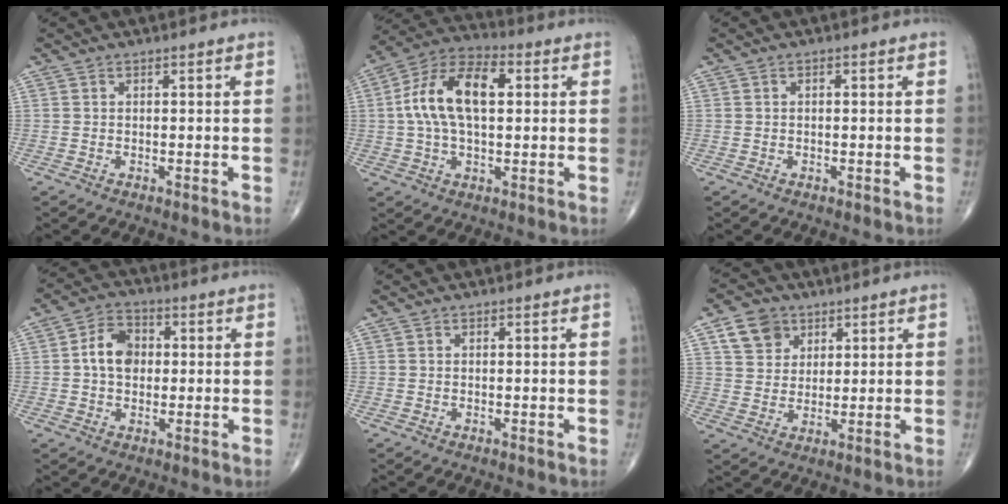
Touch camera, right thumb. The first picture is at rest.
{"total": 14.8, "force": [2.2, 7.9, 12.3], "torque": [-0.233, 0.029, 0.035]}
{"total": 0.5, "force": [0.1, 0.2, 0.5], "torque": [-0.008, 0.003, 0.001]}
{"total": 7.5, "force": [0.5, 5.5, 5.1], "torque": [-0.072, 0.014, 0.002]}
{"total": 0.0}
{"total": 7.3, "force": [3.6, 5.8, 2.7], "torque": [-0.023, -0.012, 0.066]}